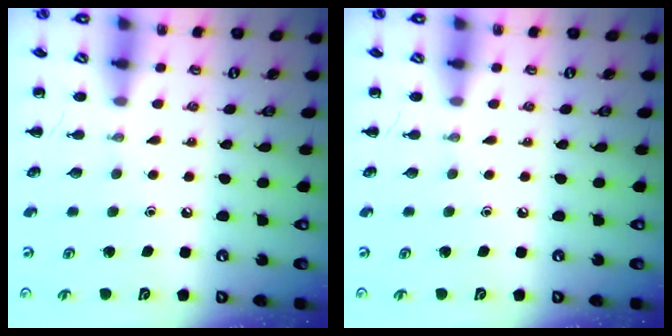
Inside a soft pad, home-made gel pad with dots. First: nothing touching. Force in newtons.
{"total": 0.0}